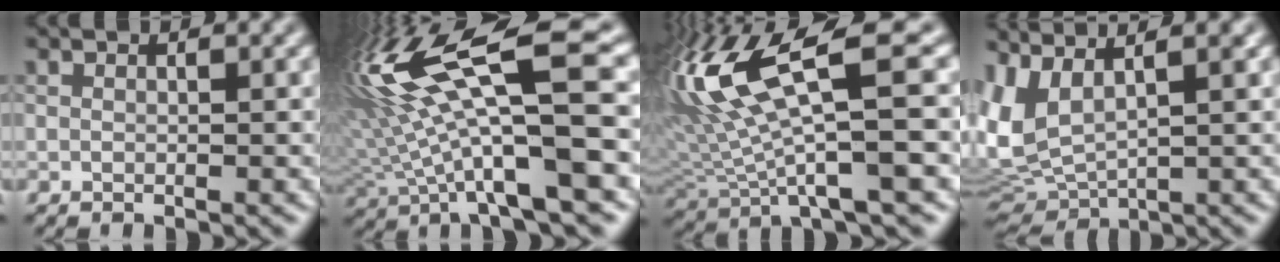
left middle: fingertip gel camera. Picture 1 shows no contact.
{"total": 14.0, "force": [2.8, 2.6, 13.4], "torque": [-0.264, 0.021, 0.068]}
{"total": 11.4, "force": [1.7, 2.4, 11.0], "torque": [-0.227, 0.019, 0.049]}
{"total": 6.1, "force": [1.3, 2.8, 5.3], "torque": [-0.149, 0.000, 0.048]}